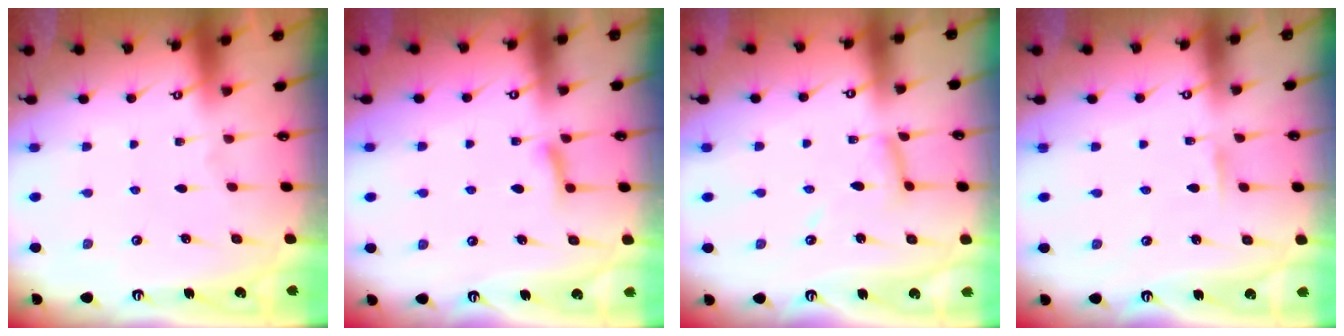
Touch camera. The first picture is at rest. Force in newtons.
{"total": 6.7, "press": 6.6, "slide": 0.5}
{"total": 6.2, "press": 6.2, "slide": 0.3}
{"total": 2.7, "press": 2.7, "slide": 0.3}